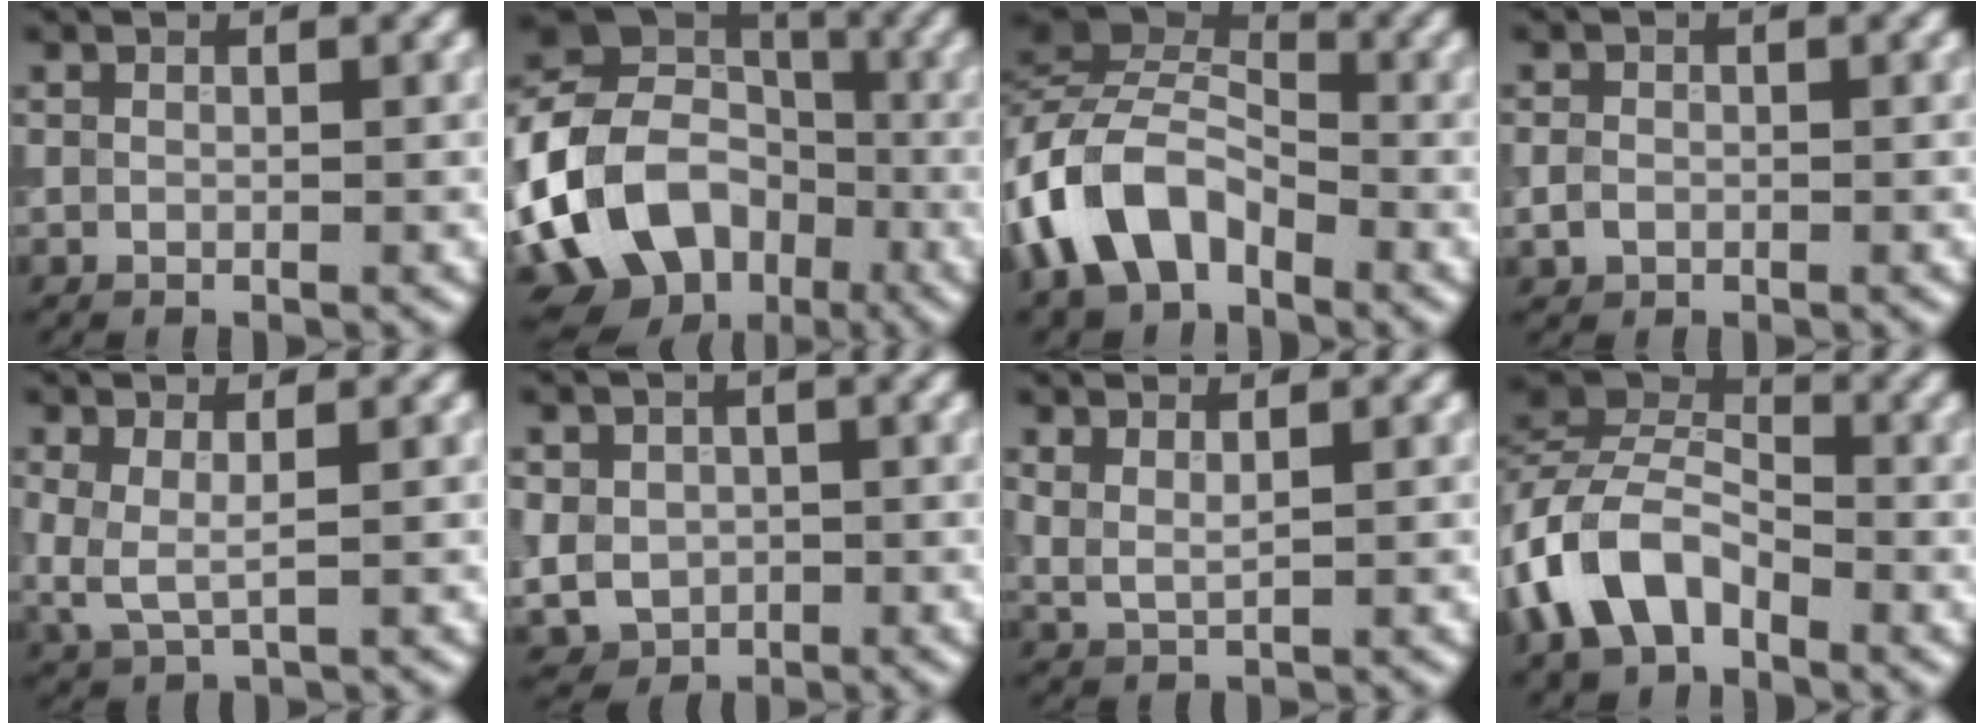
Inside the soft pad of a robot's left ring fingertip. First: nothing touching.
{"total": 14.4, "force": [-4.5, 10.9, 8.2], "torque": [-0.172, 0.005, -0.092]}
{"total": 8.2, "force": [-4.3, 5.1, 4.8], "torque": [-0.093, 0.010, -0.100]}
{"total": 1.3, "force": [-0.4, 1.1, 0.6], "torque": [-0.010, -0.002, -0.010]}
{"total": 2.2, "force": [0.5, 0.9, 1.9], "torque": [-0.048, -0.005, 0.010]}
{"total": 4.0, "force": [-0.3, 3.5, 1.9], "torque": [-0.036, -0.002, -0.007]}
{"total": 1.6, "force": [1.1, 0.4, 1.0], "torque": [-0.023, -0.006, 0.025]}
{"total": 7.2, "force": [-3.9, 4.5, 4.1], "torque": [-0.082, 0.010, -0.090]}